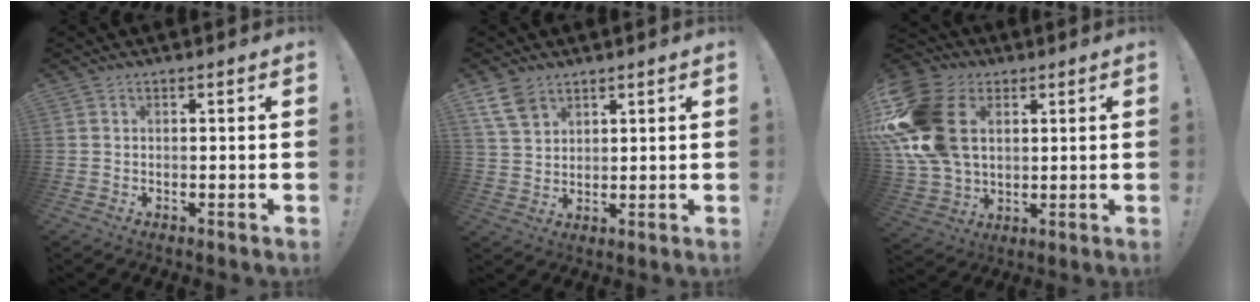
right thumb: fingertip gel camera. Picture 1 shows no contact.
{"total": 7.6, "force": [5.1, 4.4, 3.6], "torque": [-0.060, -0.021, 0.100]}
{"total": 22.9, "force": [5.4, 16.4, 15.1], "torque": [-0.299, -0.015, 0.107]}